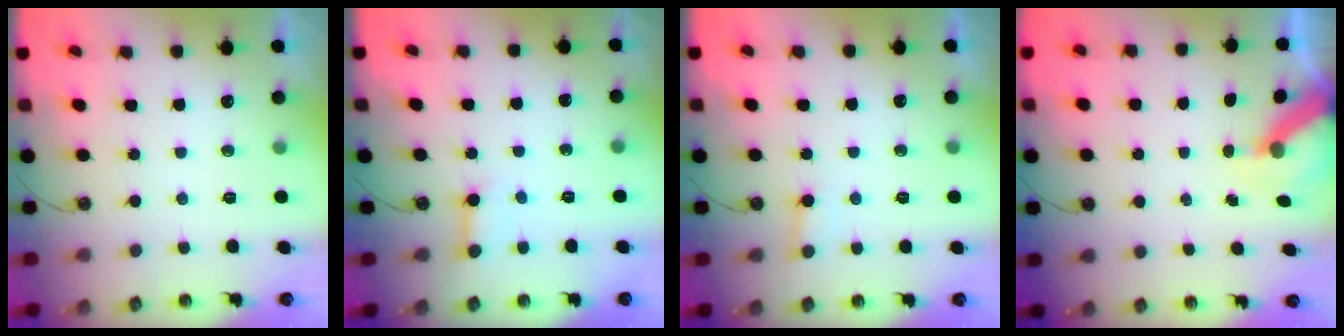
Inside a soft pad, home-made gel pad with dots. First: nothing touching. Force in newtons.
{"total": 3.3, "press": 3.3, "slide": 0.4}
{"total": 4.1, "press": 4.1, "slide": 0.3}
{"total": 7.2, "press": 7.2, "slide": 0.9}